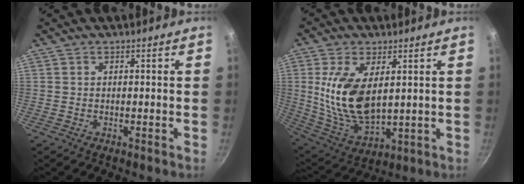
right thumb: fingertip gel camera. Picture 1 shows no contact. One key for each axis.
{"total": 15.0, "fx": 2.9, "fy": 8.0, "fz": 12.4, "tx": -0.235, "ty": -0.029, "tz": 0.070}